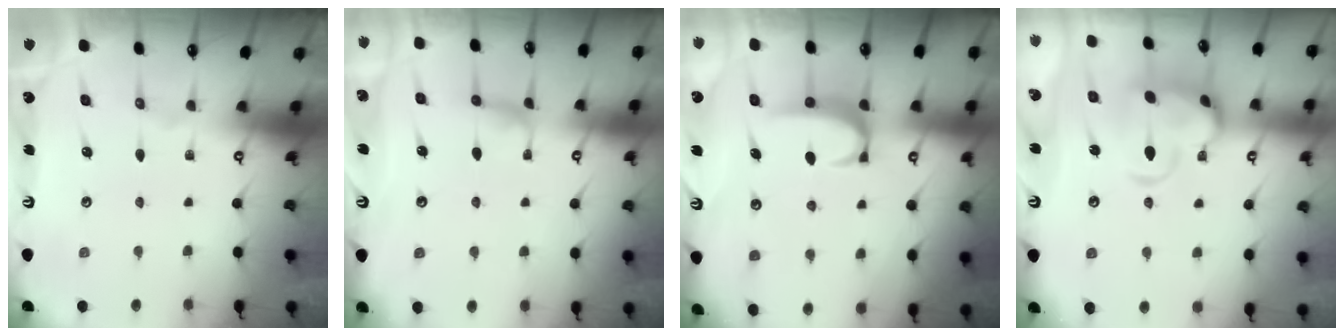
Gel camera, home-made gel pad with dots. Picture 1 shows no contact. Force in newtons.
{"total": 0.8, "press": 0.3, "slide": 0.7}
{"total": 2.7, "press": 2.6, "slide": 0.5}
{"total": 7.9, "press": 7.8, "slide": 1.5}